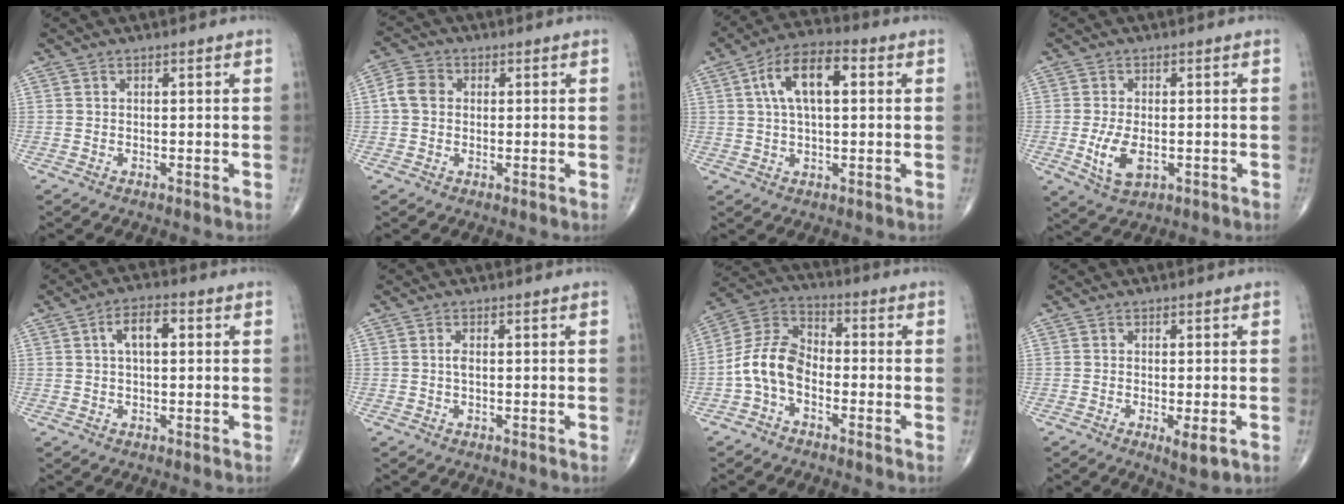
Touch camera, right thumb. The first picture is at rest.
{"total": 4.7, "force": [0.3, 3.8, 2.7], "torque": [-0.049, 0.012, 0.000]}
{"total": 11.1, "force": [2.7, 5.2, 9.4], "torque": [-0.166, 0.022, 0.040]}
{"total": 6.9, "force": [-1.3, 3.8, 5.7], "torque": [-0.109, -0.010, -0.015]}
{"total": 5.5, "force": [1.2, 2.7, 4.7], "torque": [-0.078, 0.013, 0.015]}
{"total": 1.1, "force": [0.0, 0.5, 1.0], "torque": [-0.020, 0.000, -0.001]}
{"total": 9.4, "force": [-2.9, 6.0, 6.6], "torque": [-0.120, 0.039, -0.070]}
{"total": 3.6, "force": [-1.2, 1.0, 3.3], "torque": [-0.055, -0.011, -0.017]}